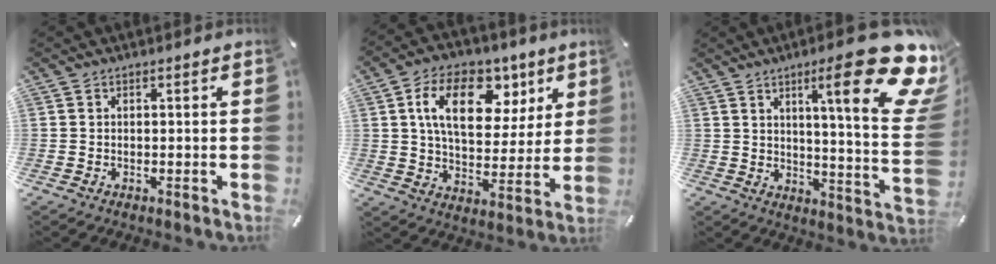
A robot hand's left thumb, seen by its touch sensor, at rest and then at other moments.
{"total": 17.7, "force": [7.2, 10.9, 11.8], "torque": [-0.190, -0.011, 0.125]}
{"total": 24.2, "force": [12.0, 5.1, 20.4], "torque": [-0.289, -0.079, 0.180]}